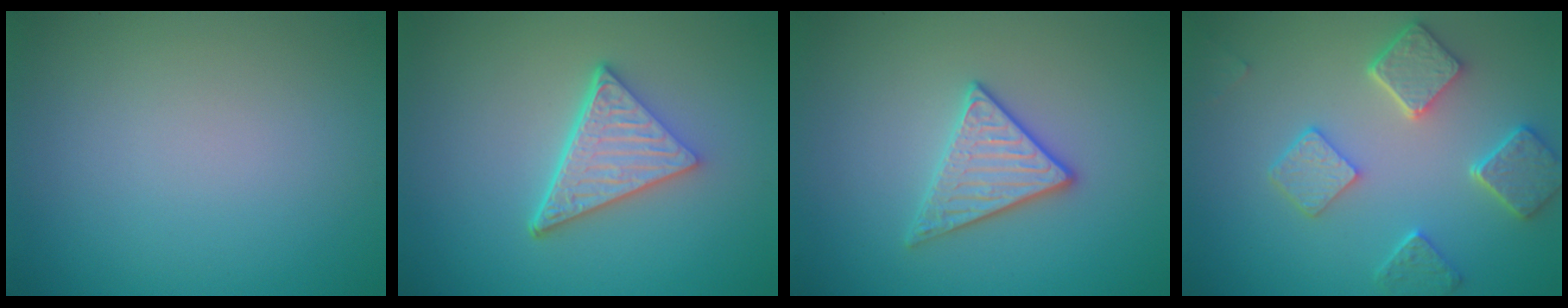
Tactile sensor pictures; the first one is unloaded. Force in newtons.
{"total": 5.2, "press": 3.7, "slide": 3.6}
{"total": 2.9, "press": 2.8, "slide": 0.7}
{"total": 5.5, "press": 4.4, "slide": 3.4}